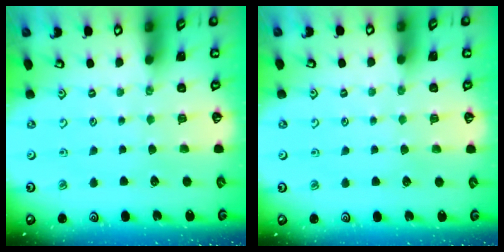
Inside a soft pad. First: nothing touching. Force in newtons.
{"total": 0.9, "press": 0.9, "slide": 0.1}